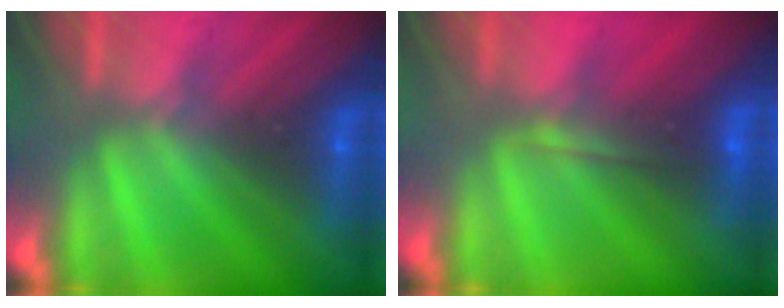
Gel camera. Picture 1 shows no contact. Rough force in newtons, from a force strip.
{"total": 2.0}